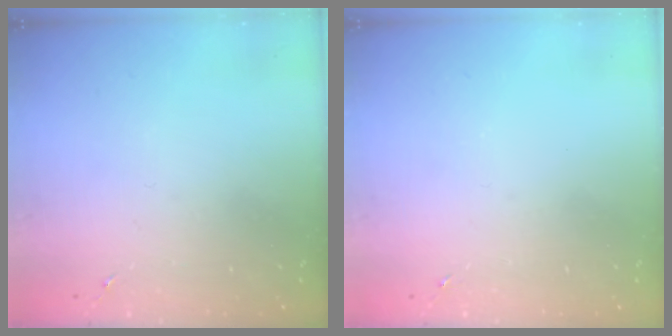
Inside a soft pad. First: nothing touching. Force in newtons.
{"total": 0.0}